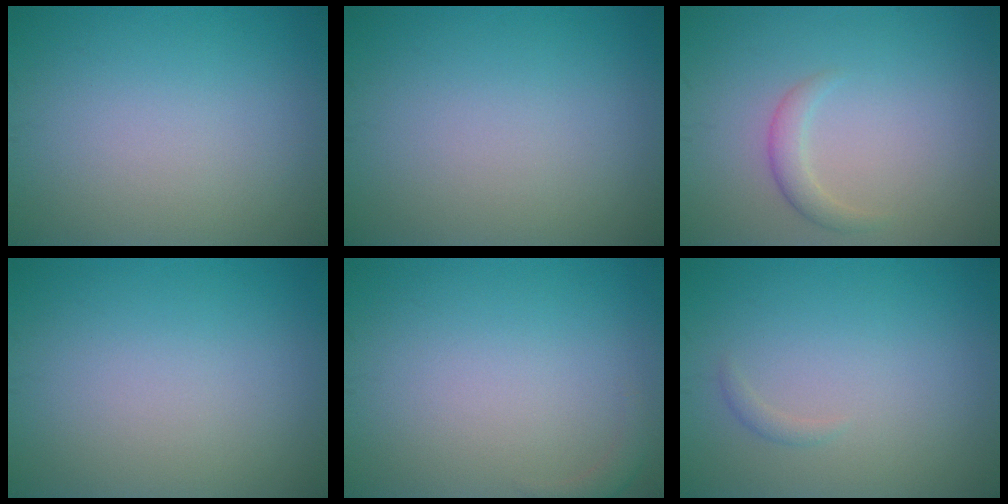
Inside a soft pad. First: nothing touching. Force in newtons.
{"total": 0.0}
{"total": 1.6, "press": 1.6, "slide": 0.1}
{"total": 0.0}
{"total": 1.0, "press": 1.0, "slide": 0.2}
{"total": 0.7, "press": 0.7, "slide": 0.0}